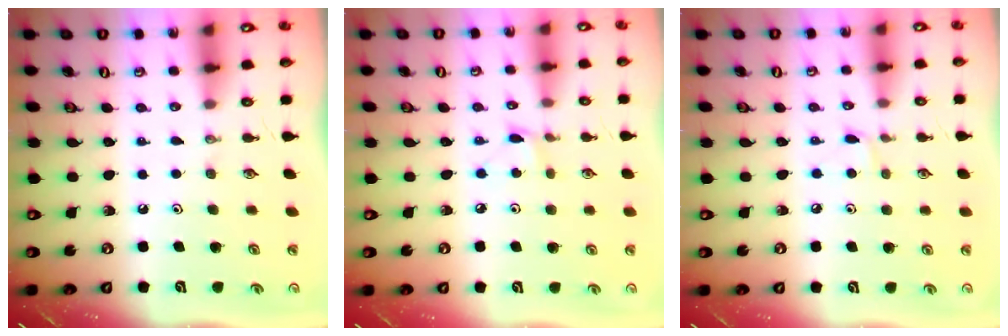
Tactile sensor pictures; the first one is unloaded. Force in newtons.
{"total": 3.5, "press": 3.5, "slide": 0.3}
{"total": 4.3, "press": 4.2, "slide": 0.7}